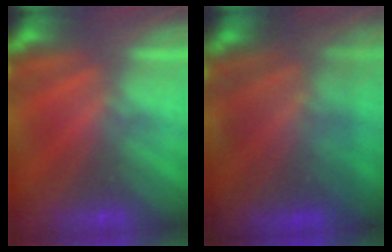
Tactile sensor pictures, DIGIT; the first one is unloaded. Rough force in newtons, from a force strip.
{"total": 5.7}